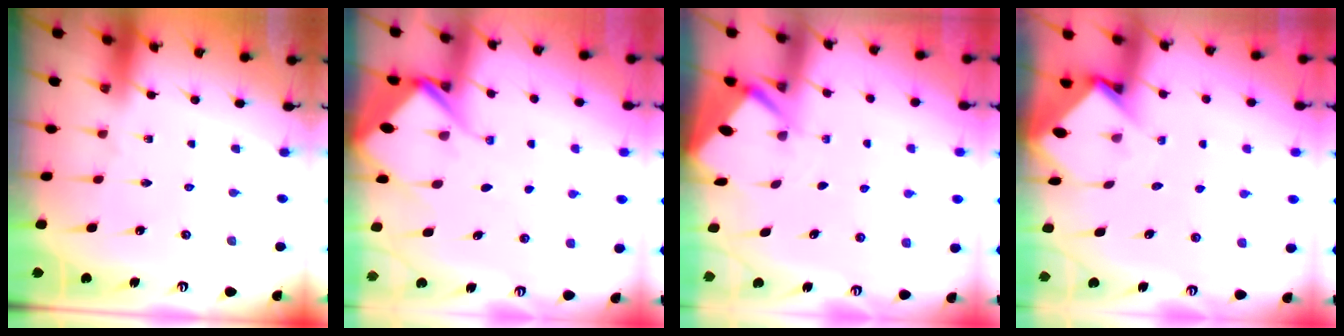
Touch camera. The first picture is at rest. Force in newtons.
{"total": 9.1, "press": 9.1, "slide": 1.0}
{"total": 2.6, "press": 2.6, "slide": 0.3}
{"total": 3.6, "press": 3.5, "slide": 0.2}